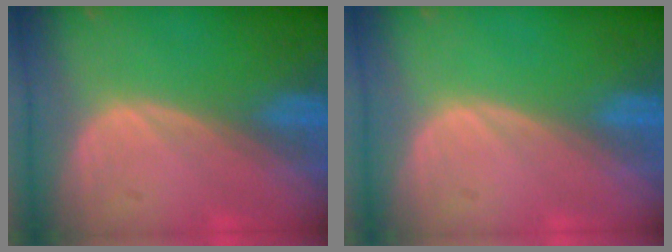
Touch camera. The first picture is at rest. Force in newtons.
{"total": 0.0}